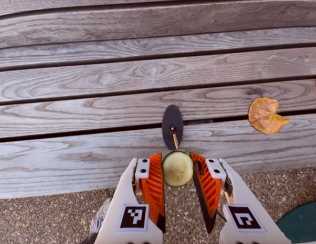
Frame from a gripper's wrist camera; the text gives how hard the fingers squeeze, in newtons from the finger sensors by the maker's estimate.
{"total": 7.8, "left": 7.6, "right": 8.1}